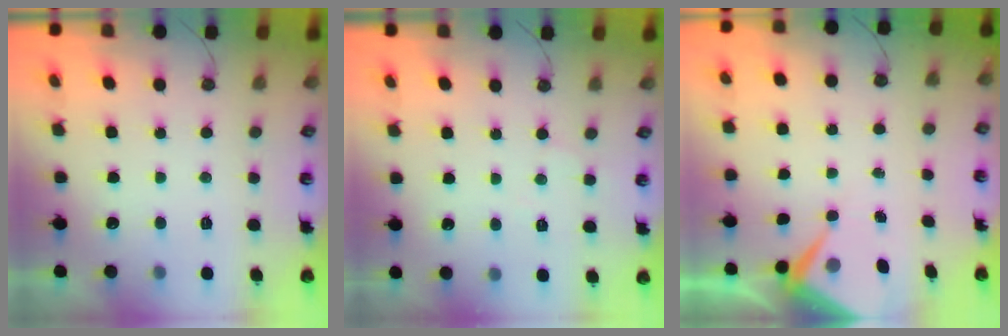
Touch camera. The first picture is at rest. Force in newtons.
{"total": 4.4, "press": 4.4, "slide": 0.7}
{"total": 6.3, "press": 6.3, "slide": 0.8}